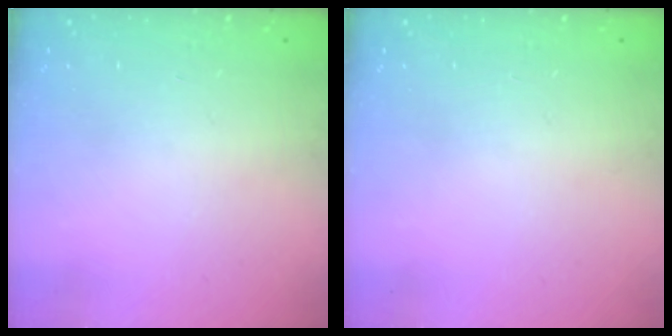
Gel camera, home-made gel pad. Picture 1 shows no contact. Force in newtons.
{"total": 0.0}